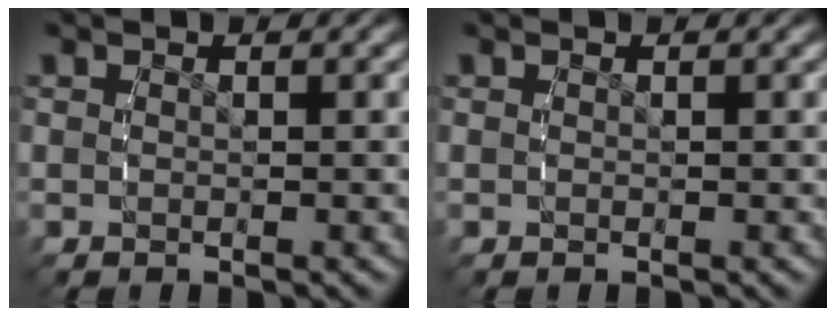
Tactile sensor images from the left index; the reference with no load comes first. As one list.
[{"total": 0.0}]